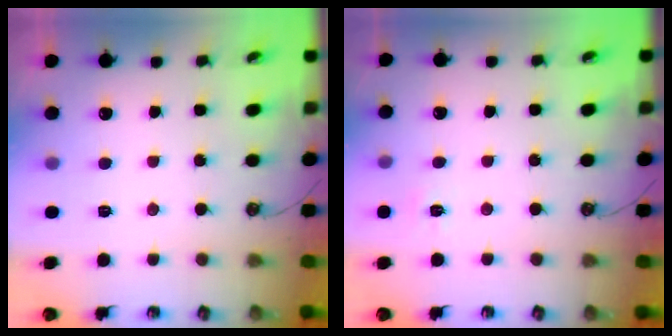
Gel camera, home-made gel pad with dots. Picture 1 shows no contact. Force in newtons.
{"total": 4.0, "press": 4.0, "slide": 0.5}